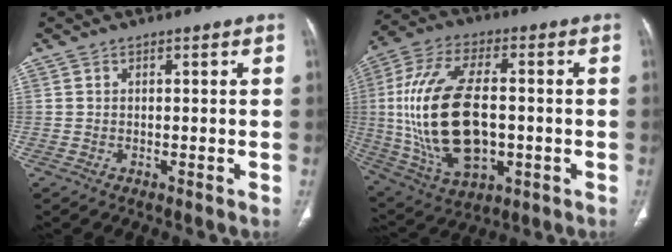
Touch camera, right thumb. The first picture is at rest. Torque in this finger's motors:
{"motor_torque": [-0.49, 2.07, 2.77, 0.01, 0.89]}